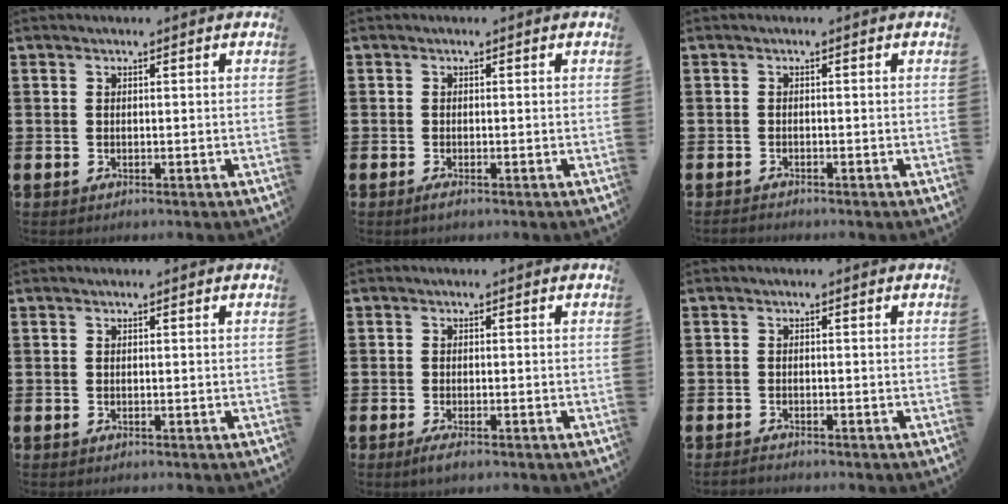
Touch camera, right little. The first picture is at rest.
{"total": 0.8, "force": [-0.3, 0.1, 0.8], "torque": [-0.013, -0.002, -0.005]}
{"total": 0.6, "force": [-0.6, 0.0, 0.0], "torque": [-0.001, -0.003, -0.013]}
{"total": 0.0}
{"total": 1.4, "force": [-0.7, 0.2, 1.2], "torque": [-0.020, -0.002, -0.014]}
{"total": 0.7, "force": [-0.7, 0.1, 0.1], "torque": [-0.004, -0.004, -0.015]}